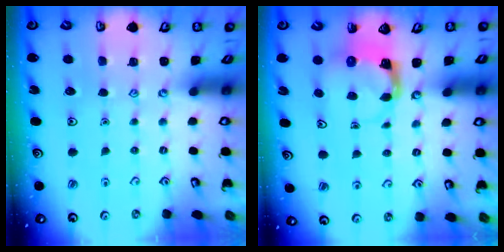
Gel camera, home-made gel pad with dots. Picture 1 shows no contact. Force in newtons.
{"total": 3.9, "press": 3.9, "slide": 0.7}